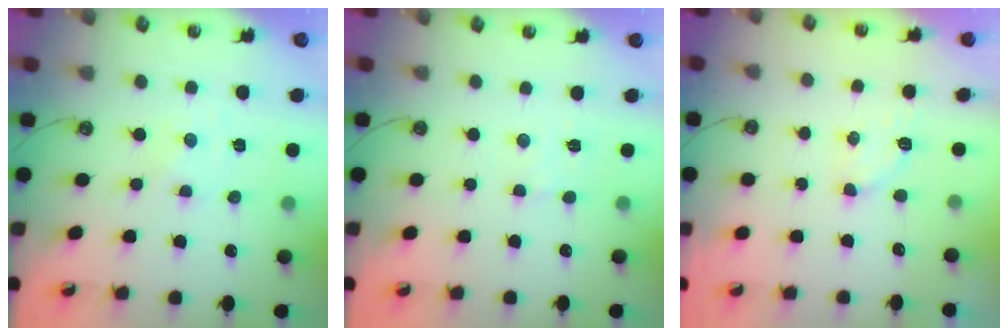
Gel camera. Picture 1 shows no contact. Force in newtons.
{"total": 2.8, "press": 2.8, "slide": 0.5}
{"total": 6.1, "press": 6.0, "slide": 0.8}